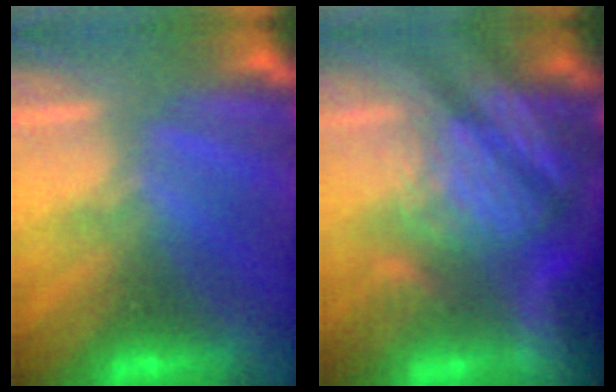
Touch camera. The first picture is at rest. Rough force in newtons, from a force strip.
{"total": 8.9}